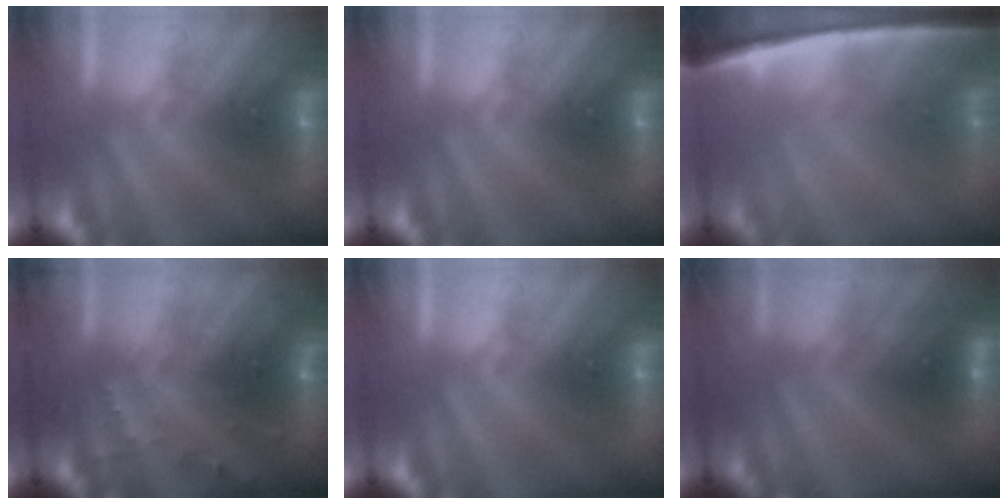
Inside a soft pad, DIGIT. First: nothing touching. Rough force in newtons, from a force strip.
{"total": 0.0}
{"total": 7.6}
{"total": 3.7}
{"total": 0.0}
{"total": 5.3}